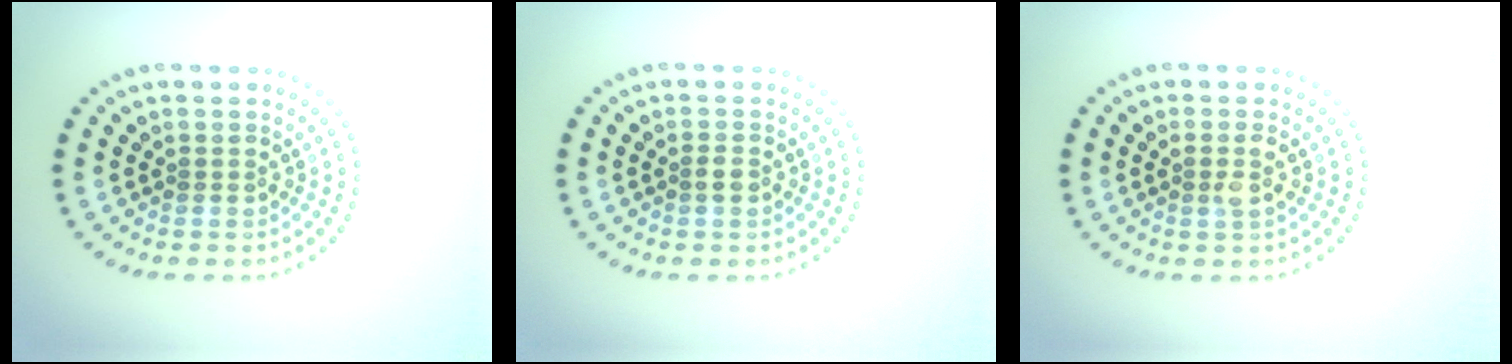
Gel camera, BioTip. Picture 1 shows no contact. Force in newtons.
{"total": 1.0, "press": 1.0, "slide": 0.4}
{"total": 1.4, "press": 1.3, "slide": 0.6}